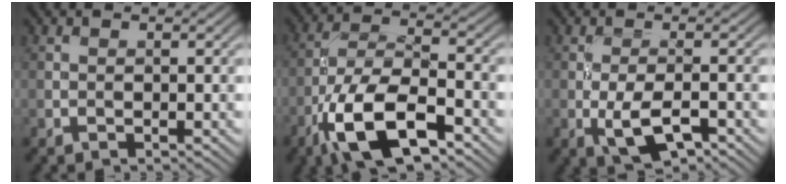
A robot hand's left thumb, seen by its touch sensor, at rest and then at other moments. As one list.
[{"total": 12.9, "force": [-6.9, 5.0, 9.7], "torque": [-0.192, -0.005, -0.144]}, {"total": 5.3, "force": [-2.0, 1.9, 4.5], "torque": [-0.091, -0.002, -0.039]}]